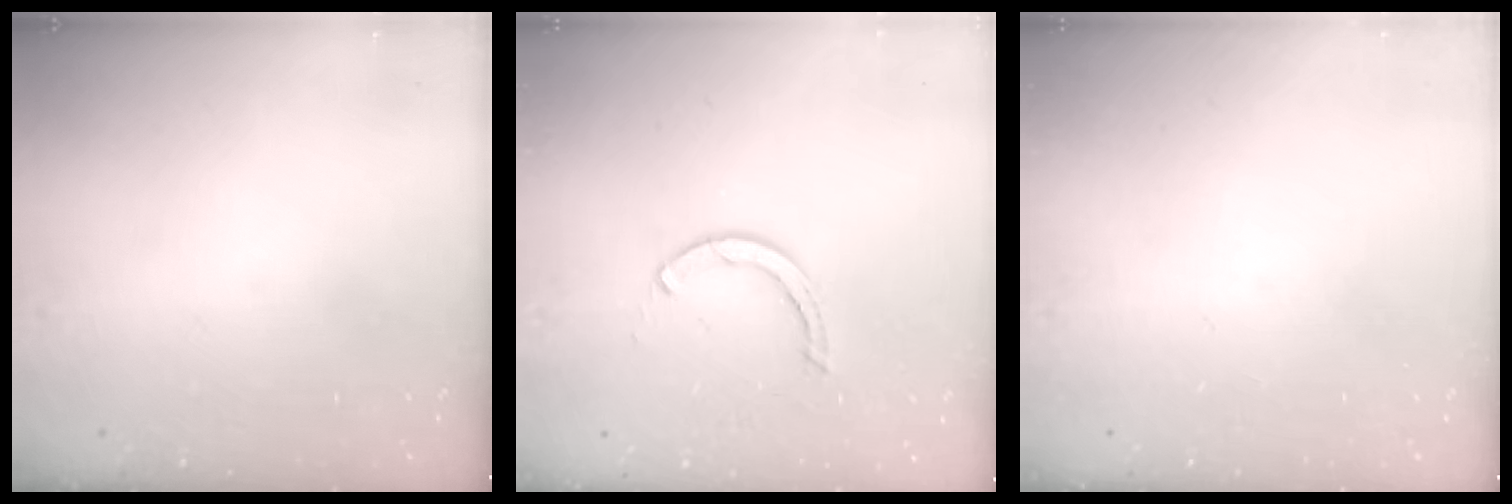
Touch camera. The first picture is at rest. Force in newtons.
{"total": 2.4, "press": 2.4, "slide": 0.0}
{"total": 0.0}